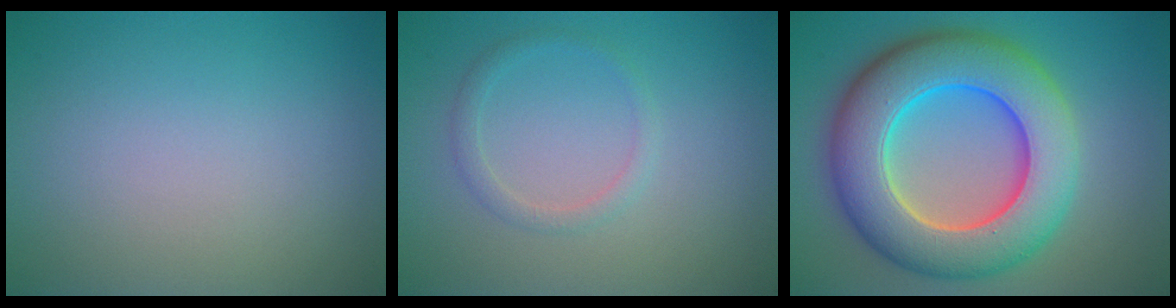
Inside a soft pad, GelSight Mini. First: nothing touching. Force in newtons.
{"total": 1.4, "press": 1.4, "slide": 0.1}
{"total": 11.9, "press": 11.9, "slide": 0.2}